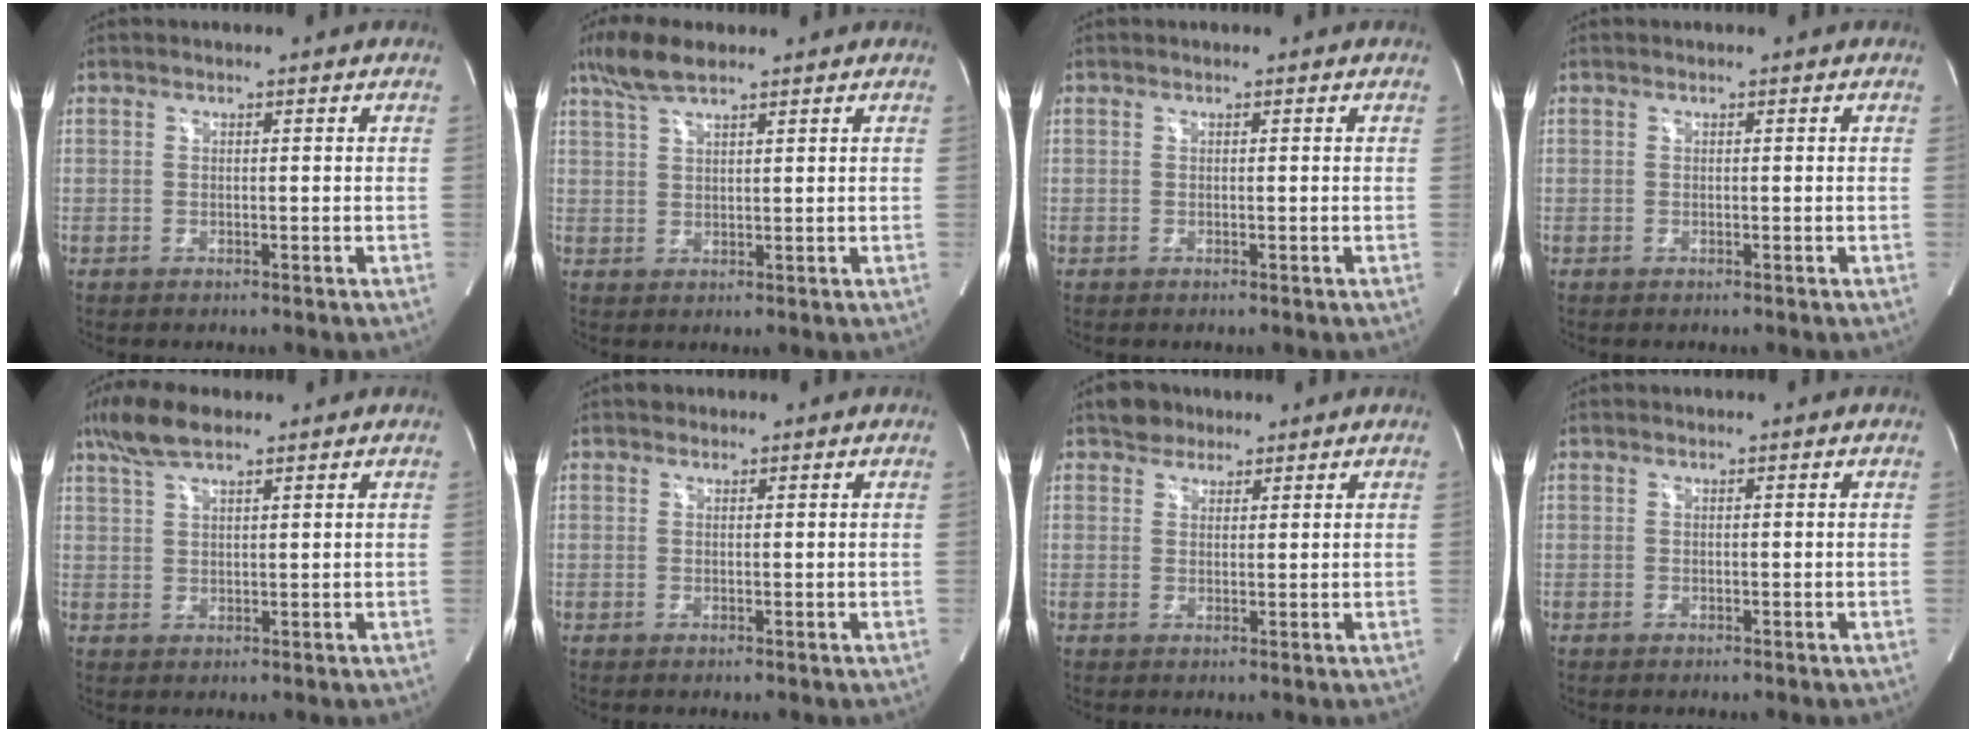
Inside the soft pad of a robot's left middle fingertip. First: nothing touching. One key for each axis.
{"total": 5.8, "fx": 4.4, "fy": 1.2, "fz": 3.6, "tx": -0.082, "ty": 0.019, "tz": 0.087}
{"total": 0.0}
{"total": 0.0}
{"total": 6.2, "fx": 4.6, "fy": 1.5, "fz": 3.9, "tx": -0.088, "ty": 0.021, "tz": 0.090}
{"total": 0.7, "fx": 0.5, "fy": 0.5, "fz": 0.0, "tx": -0.002, "ty": 0.004, "tz": 0.007}
{"total": 3.0, "fx": 2.2, "fy": 1.9, "fz": 0.4, "tx": -0.008, "ty": 0.014, "tz": 0.036}
{"total": 0.0}